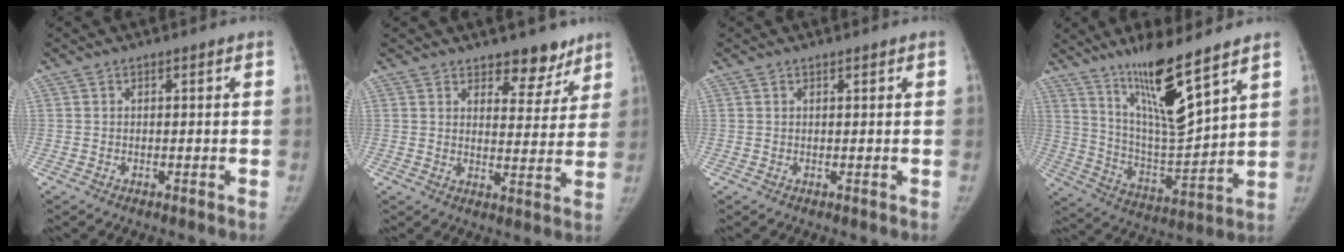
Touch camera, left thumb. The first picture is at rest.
{"total": 7.3, "force": [5.6, 3.8, 2.6], "torque": [0.010, -0.035, 0.078]}
{"total": 0.0}
{"total": 15.6, "force": [10.6, 2.1, 11.3], "torque": [-0.187, -0.078, 0.203]}